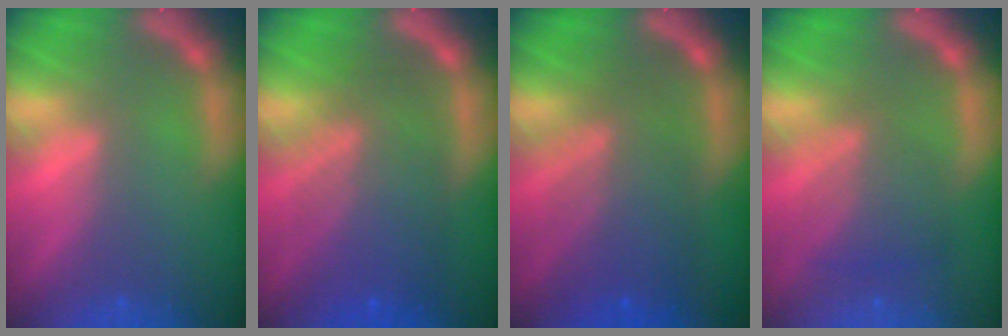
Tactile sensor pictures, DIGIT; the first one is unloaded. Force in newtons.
{"total": 8.1}
{"total": 7.0}
{"total": 4.6}